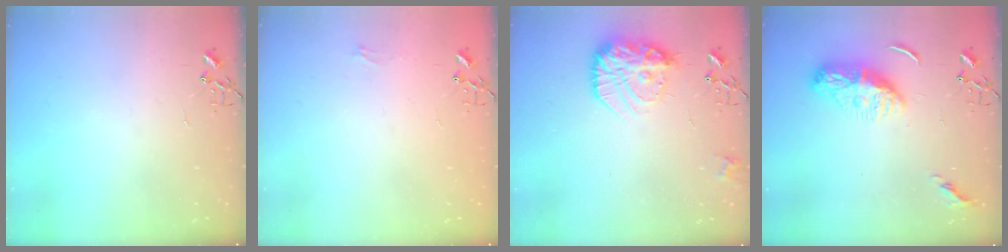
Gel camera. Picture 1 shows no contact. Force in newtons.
{"total": 4.4, "press": 4.4, "slide": 0.5}
{"total": 16.2, "press": 16.2, "slide": 0.6}
{"total": 10.0, "press": 10.0, "slide": 1.0}